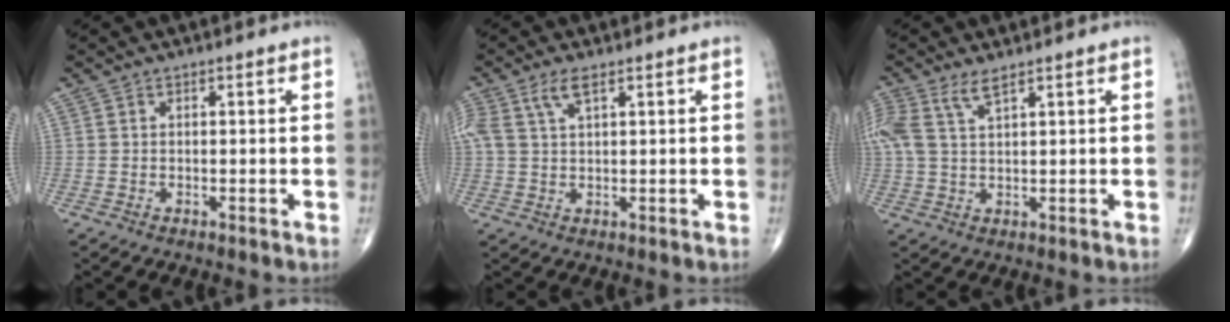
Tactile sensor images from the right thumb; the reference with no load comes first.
{"total": 5.2, "force": [2.6, 2.0, 4.1], "torque": [-0.103, 0.008, 0.056]}
{"total": 6.2, "force": [3.5, 1.8, 4.8], "torque": [-0.134, 0.006, 0.080]}